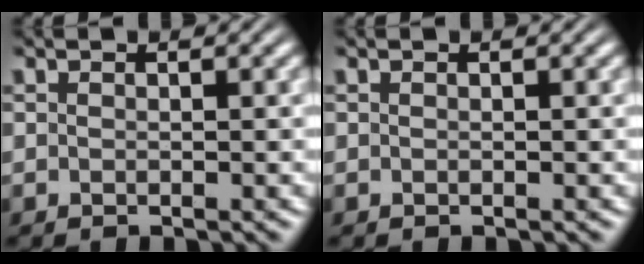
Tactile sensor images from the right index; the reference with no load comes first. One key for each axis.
{"total": 0.0}